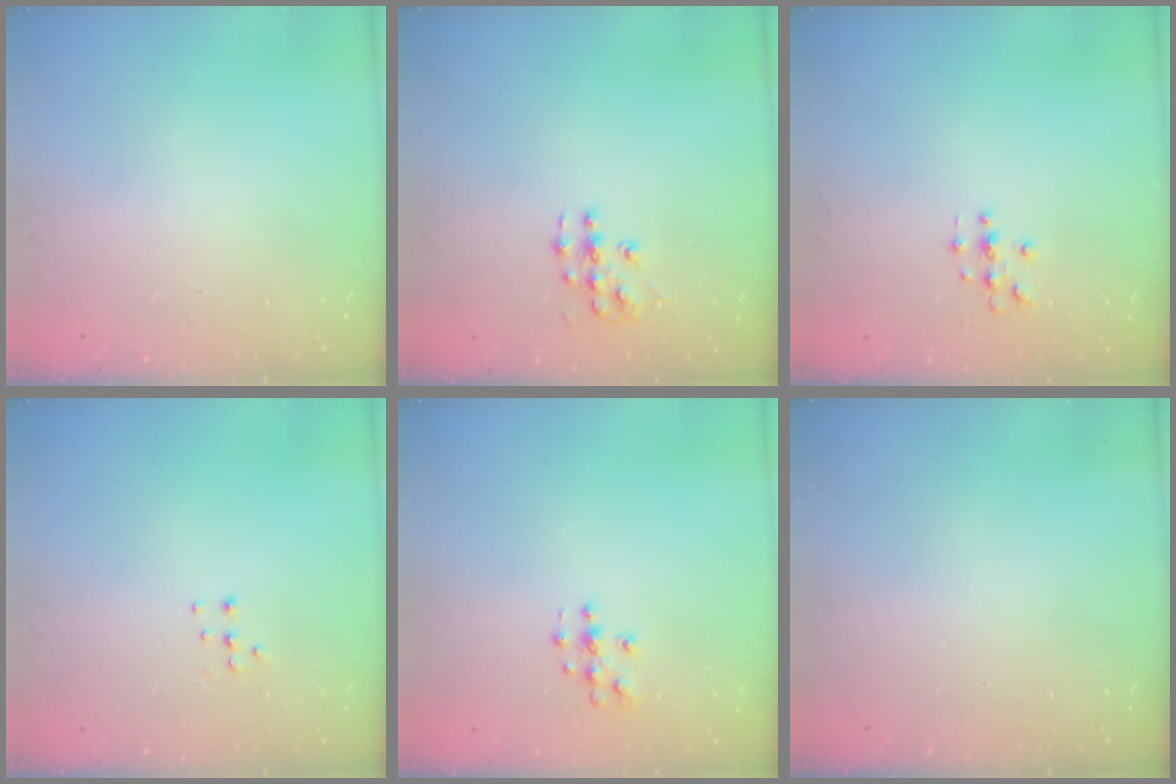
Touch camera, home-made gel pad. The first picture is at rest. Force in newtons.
{"total": 6.1, "press": 6.1, "slide": 0.4}
{"total": 2.9, "press": 2.9, "slide": 0.3}
{"total": 5.7, "press": 5.6, "slide": 1.0}
{"total": 3.9, "press": 3.9, "slide": 0.3}
{"total": 0.0}